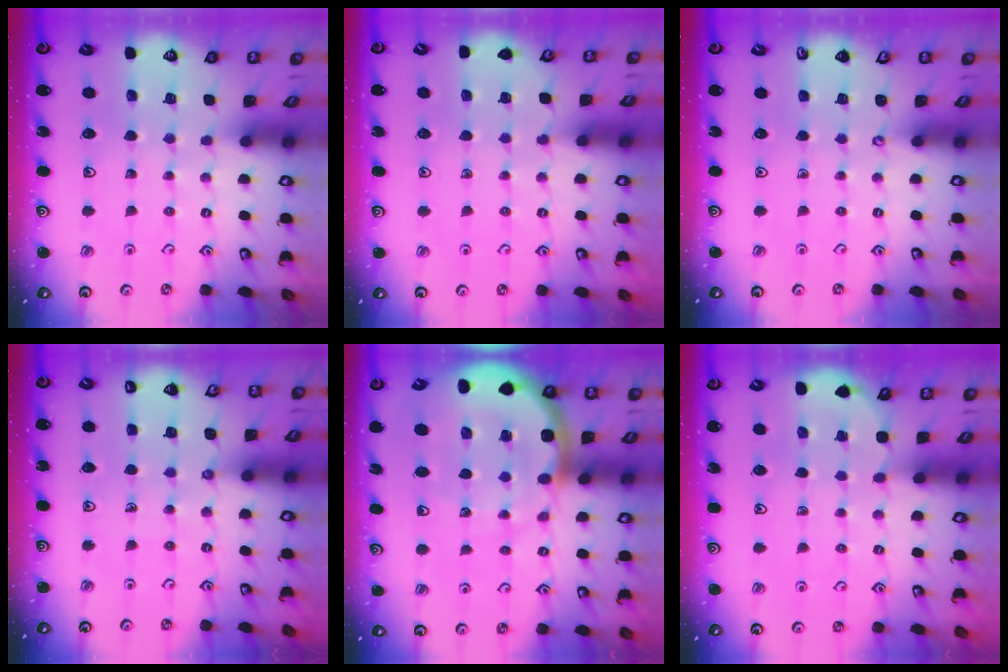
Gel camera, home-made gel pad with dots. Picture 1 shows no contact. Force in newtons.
{"total": 4.8, "press": 4.3, "slide": 2.2}
{"total": 0.0}
{"total": 2.7, "press": 2.7, "slide": 0.5}
{"total": 14.5, "press": 14.0, "slide": 3.5}
{"total": 3.0, "press": 3.0, "slide": 0.3}